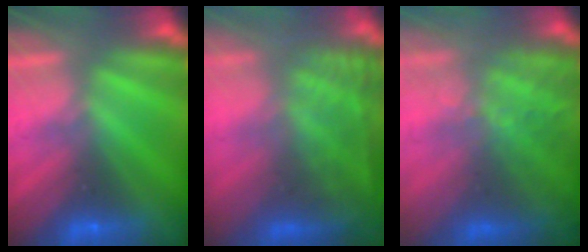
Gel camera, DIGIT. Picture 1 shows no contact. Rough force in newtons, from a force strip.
{"total": 8.1}
{"total": 7.6}